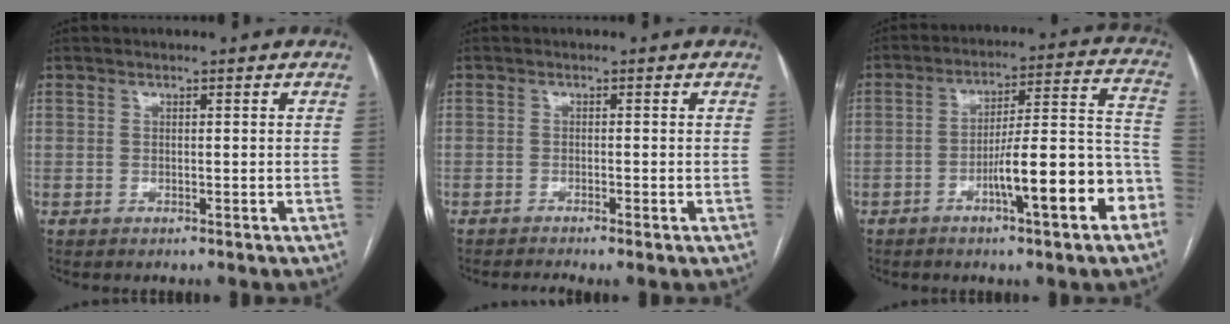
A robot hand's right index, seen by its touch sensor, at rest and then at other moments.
{"total": 2.7, "force": [-2.0, -0.2, 1.8], "torque": [-0.026, -0.002, -0.032]}
{"total": 14.3, "force": [-6.0, 1.9, 12.8], "torque": [-0.177, 0.026, -0.088]}